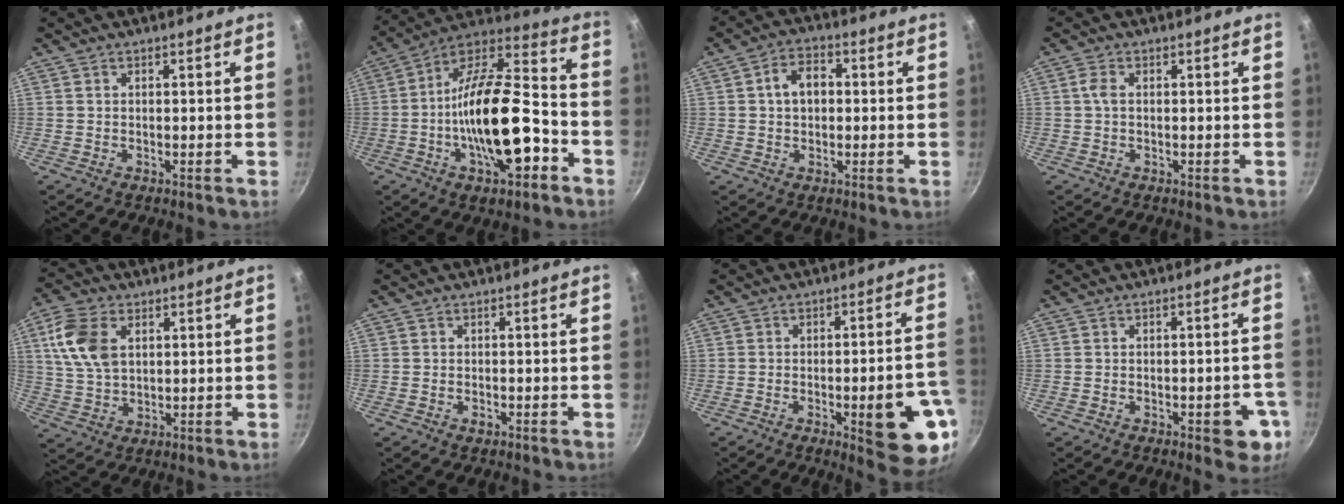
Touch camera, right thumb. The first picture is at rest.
{"total": 22.7, "force": [-6.5, 9.5, 19.5], "torque": [-0.313, 0.045, -0.116]}
{"total": 6.4, "force": [0.6, 4.5, 4.5], "torque": [-0.053, 0.016, 0.004]}
{"total": 2.0, "force": [0.2, 1.1, 1.6], "torque": [-0.039, 0.006, 0.001]}
{"total": 10.6, "force": [3.3, 6.7, 7.5], "torque": [-0.139, -0.003, 0.063]}
{"total": 1.1, "force": [-0.6, 0.7, 0.7], "torque": [-0.013, 0.002, -0.010]}
{"total": 14.9, "force": [-4.9, 4.0, 13.5], "torque": [-0.140, 0.021, -0.059]}
{"total": 6.7, "force": [-2.6, 3.0, 5.4], "torque": [-0.040, 0.016, -0.029]}